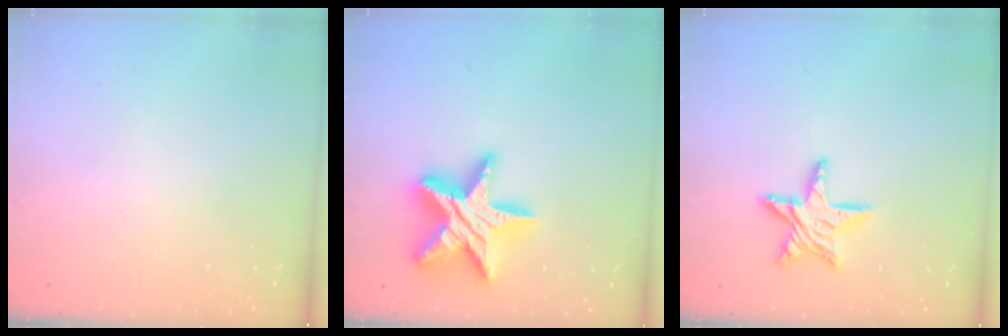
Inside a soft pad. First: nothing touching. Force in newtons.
{"total": 21.0, "press": 21.0, "slide": 1.4}
{"total": 11.1, "press": 11.1, "slide": 1.0}